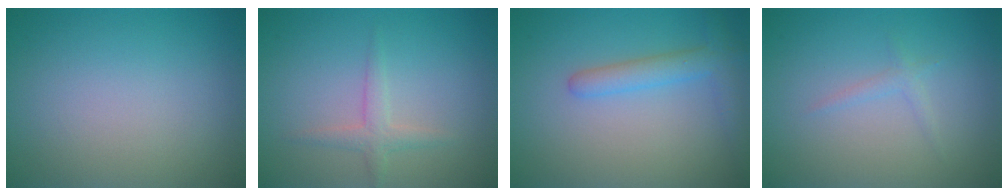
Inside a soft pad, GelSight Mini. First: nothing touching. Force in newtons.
{"total": 1.7, "press": 1.7, "slide": 0.0}
{"total": 2.9, "press": 2.9, "slide": 0.2}
{"total": 0.9, "press": 0.9, "slide": 0.1}